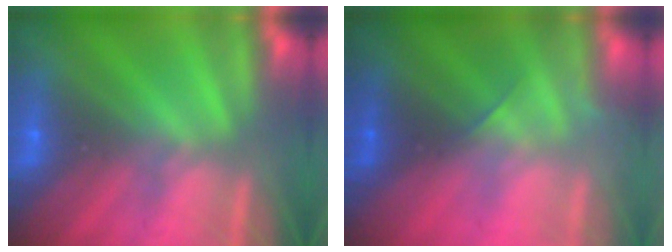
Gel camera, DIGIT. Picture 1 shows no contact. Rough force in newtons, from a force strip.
{"total": 1.9}